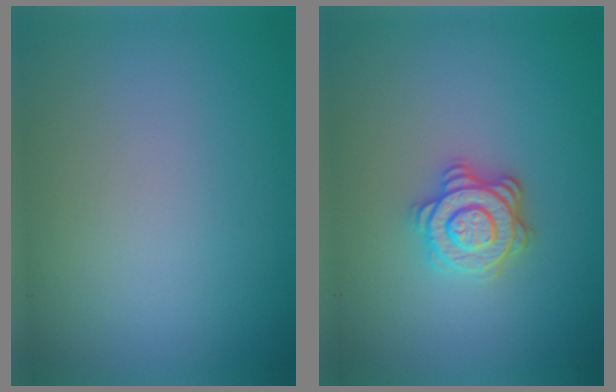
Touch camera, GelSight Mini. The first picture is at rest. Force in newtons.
{"total": 3.5, "press": 3.0, "slide": 1.9}